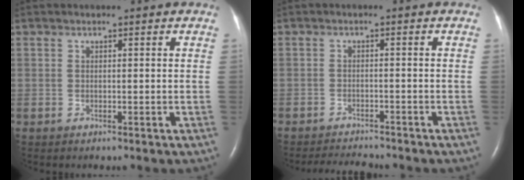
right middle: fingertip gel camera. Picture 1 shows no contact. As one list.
[{"total": 4.8, "force": [-4.7, 0.4, 0.9], "torque": [-0.019, -0.012, -0.073]}]